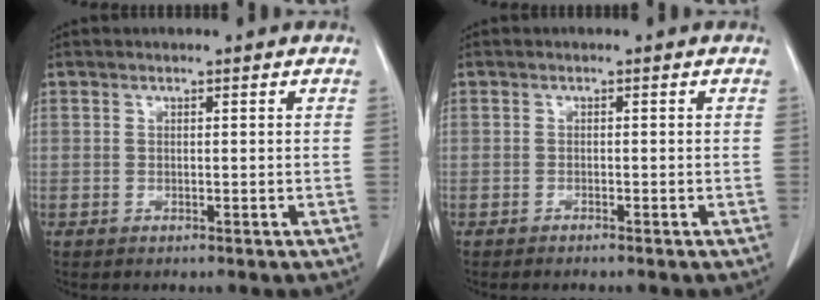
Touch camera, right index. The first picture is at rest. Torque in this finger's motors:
{"motor_torque": [0.02, -0.05, 0.03, 0.01]}